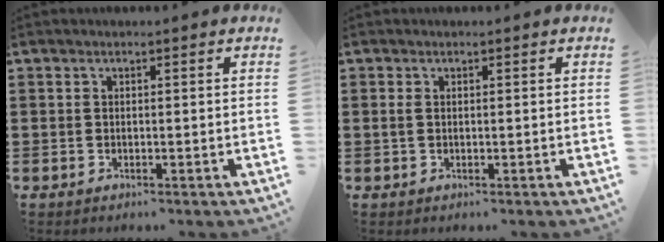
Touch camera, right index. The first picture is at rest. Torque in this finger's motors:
{"motor_torque": [0.50, 0.17, 0.01, 0.02]}